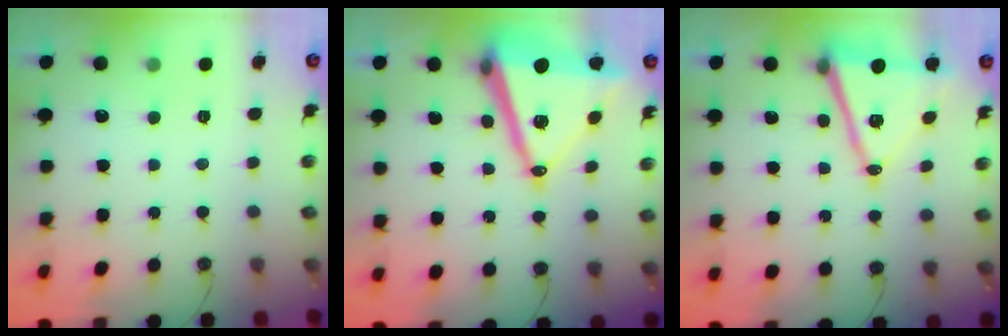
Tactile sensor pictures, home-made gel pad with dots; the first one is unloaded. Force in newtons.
{"total": 18.2, "press": 17.8, "slide": 3.8}
{"total": 14.3, "press": 13.8, "slide": 3.8}